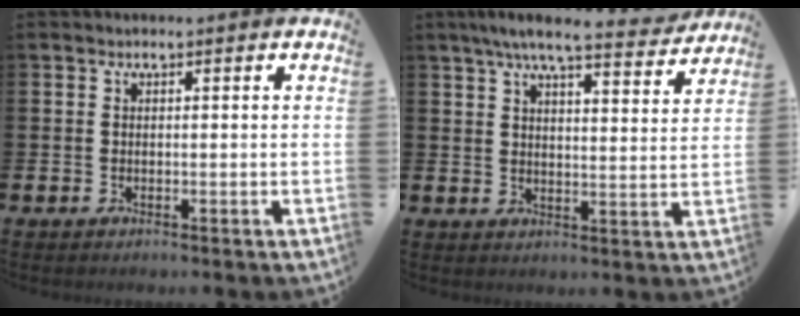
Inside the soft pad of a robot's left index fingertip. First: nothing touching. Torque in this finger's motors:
{"motor_torque": [1.08, -1.05, 0.65, 0.21]}